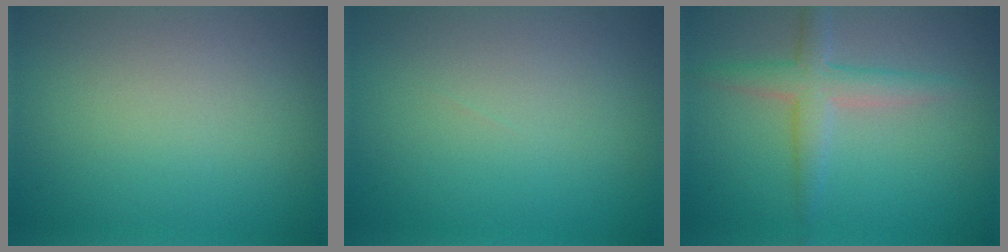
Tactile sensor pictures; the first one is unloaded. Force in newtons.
{"total": 0.0}
{"total": 3.2, "press": 3.2, "slide": 0.1}